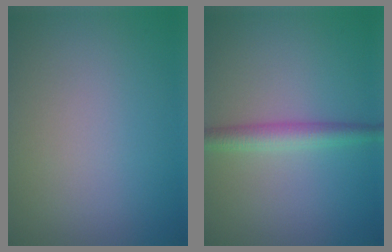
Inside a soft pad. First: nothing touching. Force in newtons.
{"total": 2.8, "press": 2.8, "slide": 0.0}